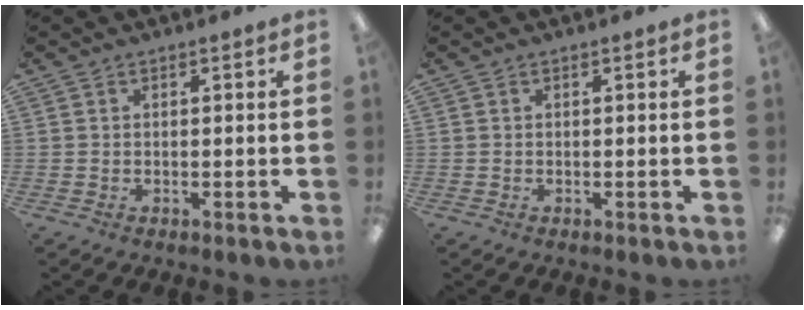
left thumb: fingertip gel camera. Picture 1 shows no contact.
{"total": 0.0}